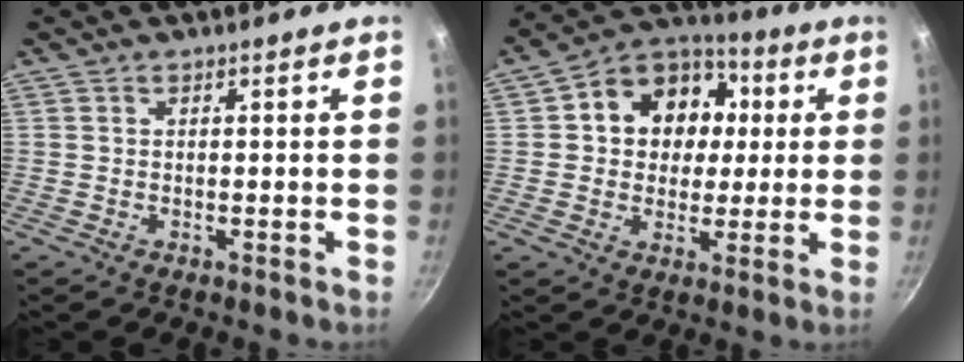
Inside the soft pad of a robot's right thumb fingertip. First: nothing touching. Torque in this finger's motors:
{"motor_torque": [-0.36, 1.41, 0.10, -0.01, 0.14]}